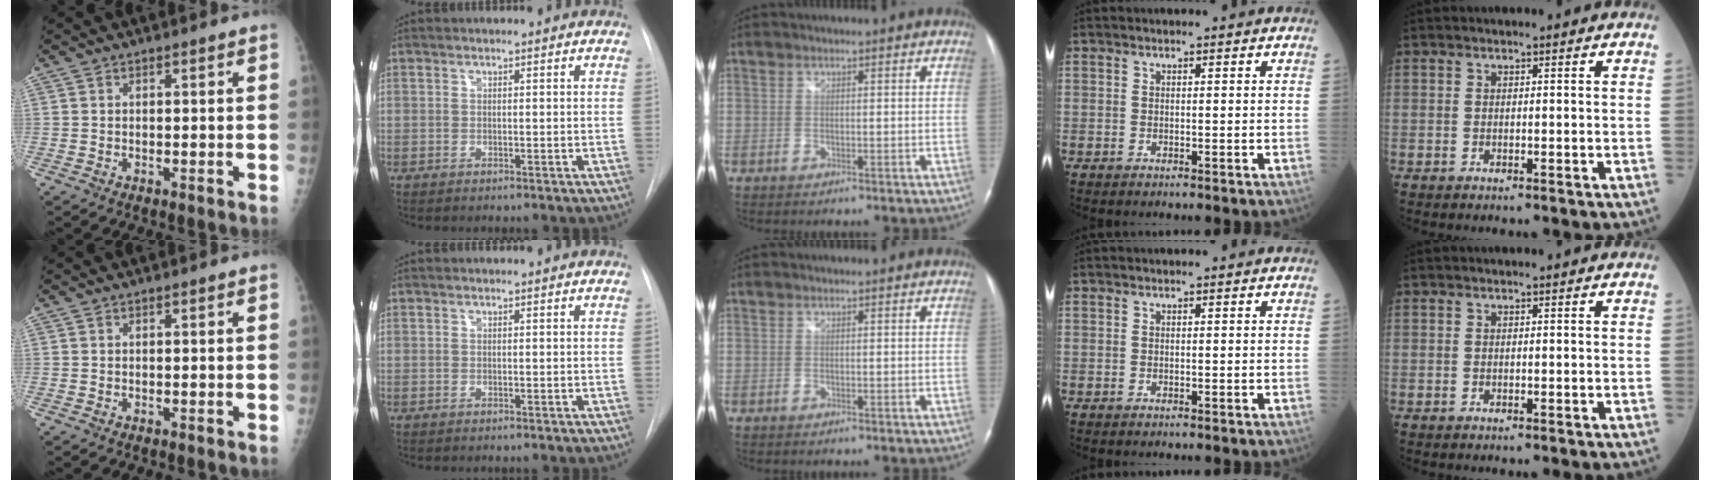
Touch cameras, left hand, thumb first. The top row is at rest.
{}